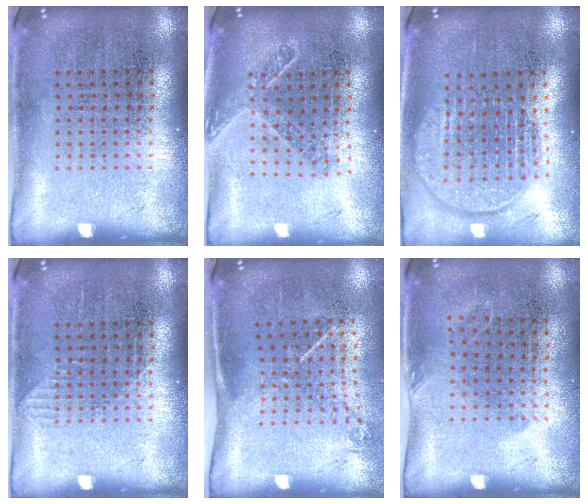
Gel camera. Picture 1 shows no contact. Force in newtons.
{"total": 1.6, "press": 1.2, "slide": 1.0}
{"total": 1.9, "press": 1.6, "slide": 0.9}
{"total": 0.6, "press": 0.5, "slide": 0.2}
{"total": 1.3, "press": 0.9, "slide": 0.9}
{"total": 0.8, "press": 0.6, "slide": 0.5}